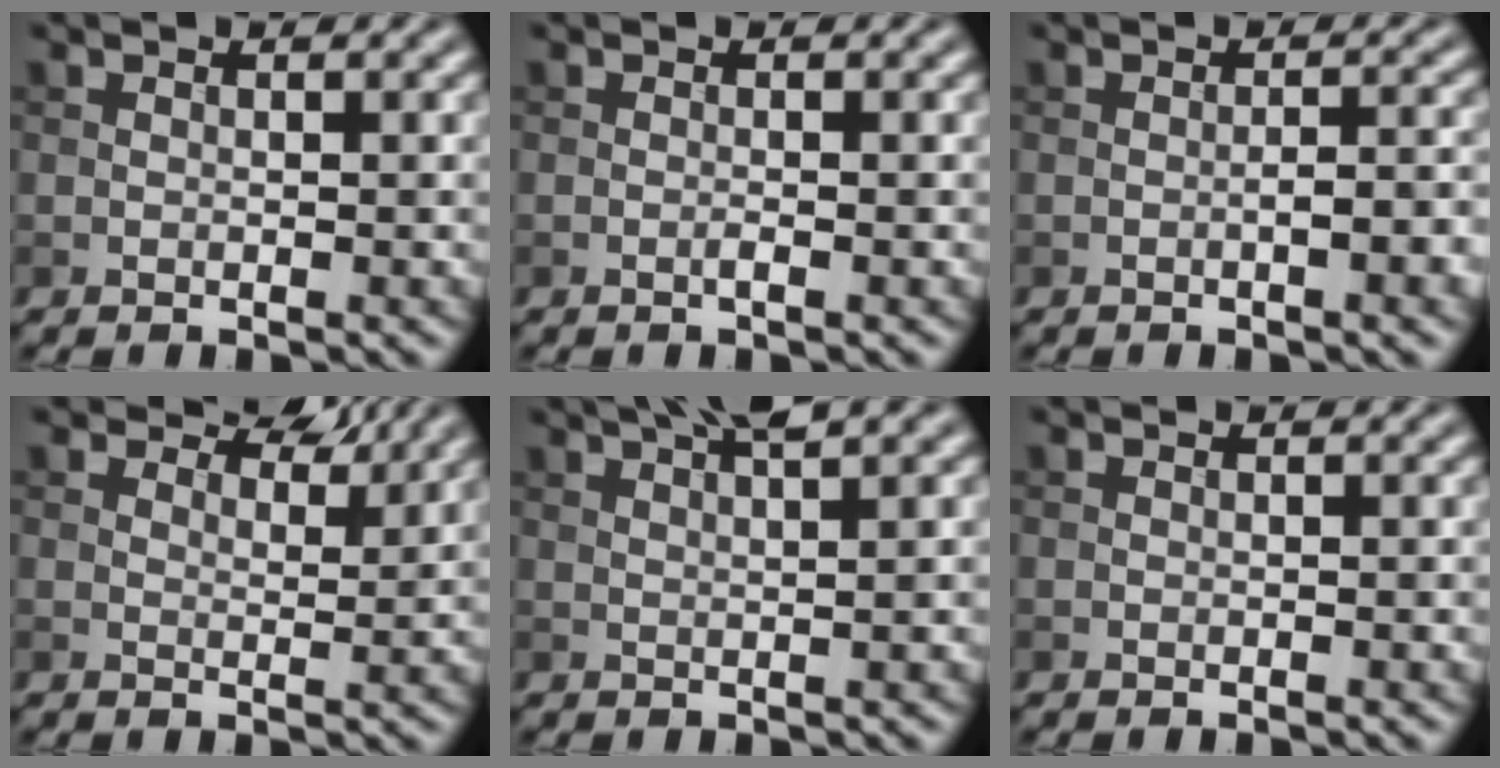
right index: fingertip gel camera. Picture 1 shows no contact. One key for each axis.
{"total": 0.5, "fx": -0.2, "fy": 0.0, "fz": 0.5, "tx": -0.012, "ty": -0.001, "tz": -0.006}
{"total": 2.9, "fx": -0.8, "fy": 0.7, "fz": 2.7, "tx": -0.040, "ty": 0.004, "tz": -0.012}
{"total": 4.3, "fx": 3.6, "fy": 1.6, "fz": 1.8, "tx": -0.029, "ty": -0.005, "tz": 0.047}
{"total": 4.0, "fx": 2.6, "fy": 0.7, "fz": 3.0, "tx": -0.034, "ty": 0.006, "tz": 0.030}
{"total": 0.0}